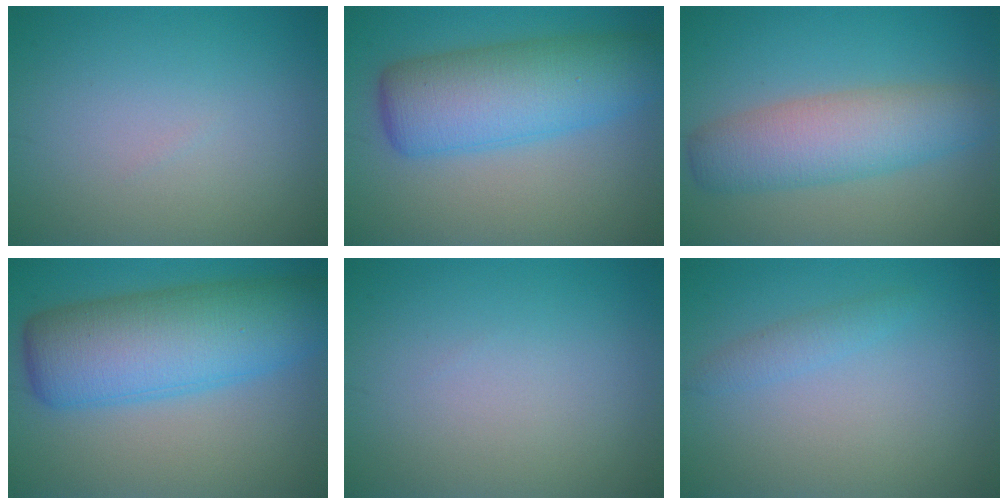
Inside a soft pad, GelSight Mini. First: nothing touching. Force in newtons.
{"total": 6.7, "press": 6.7, "slide": 0.1}
{"total": 6.1, "press": 6.1, "slide": 0.4}
{"total": 10.5, "press": 10.5, "slide": 0.2}
{"total": 0.0}
{"total": 1.3, "press": 1.3, "slide": 0.1}